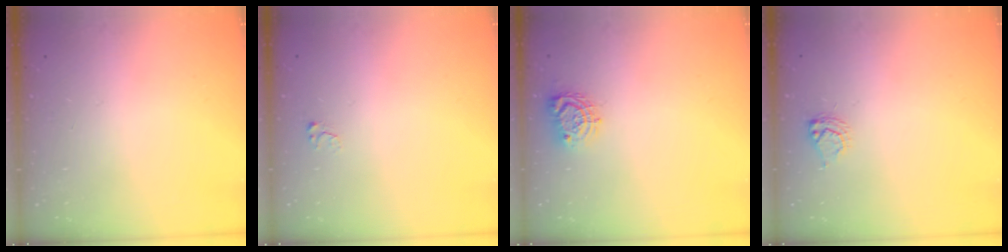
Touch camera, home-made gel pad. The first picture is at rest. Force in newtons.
{"total": 2.5, "press": 2.5, "slide": 0.3}
{"total": 7.8, "press": 7.8, "slide": 0.2}
{"total": 5.7, "press": 5.7, "slide": 0.6}